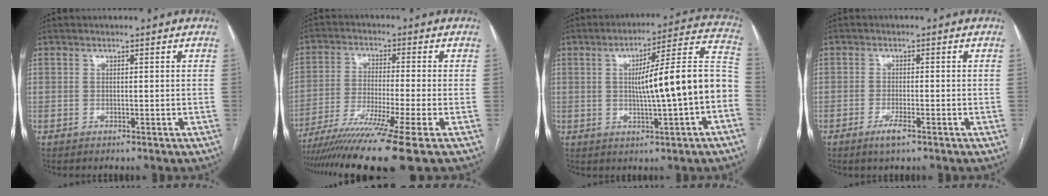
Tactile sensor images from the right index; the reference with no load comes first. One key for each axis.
{"total": 14.2, "fx": -10.3, "fy": -2.1, "fz": 9.5, "tx": -0.170, "ty": -0.042, "tz": -0.173}
{"total": 15.7, "fx": -1.6, "fy": 0.5, "fz": 15.6, "tx": -0.219, "ty": 0.032, "tz": -0.024}
{"total": 2.6, "fx": -1.6, "fy": 0.4, "fz": 2.0, "tx": -0.041, "ty": -0.002, "tz": -0.028}